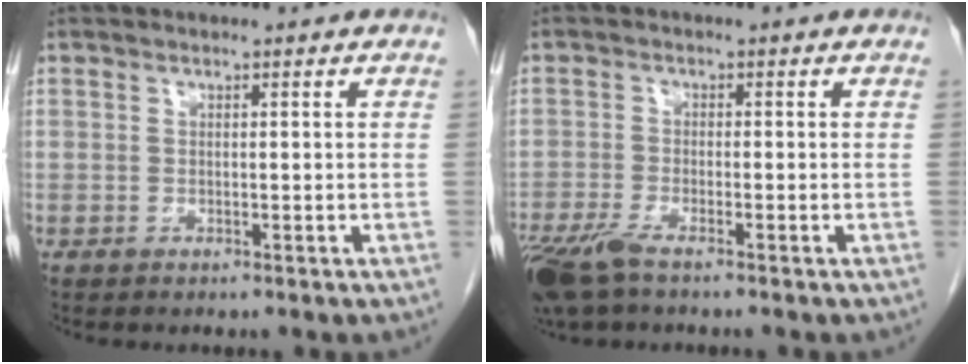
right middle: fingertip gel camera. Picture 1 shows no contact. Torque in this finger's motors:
{"motor_torque": [1.03, -0.81, 0.08, 0.05]}